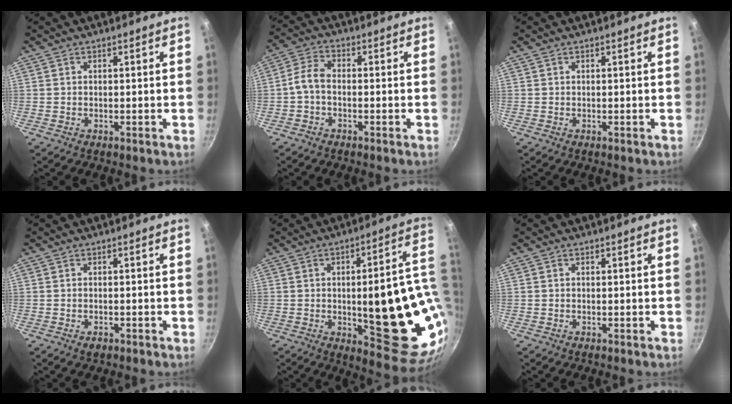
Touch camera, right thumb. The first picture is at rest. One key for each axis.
{"total": 4.1, "fx": -1.3, "fy": 2.4, "fz": 3.0, "tx": -0.068, "ty": 0.024, "tz": -0.035}
{"total": 0.0}
{"total": 1.3, "fx": -0.8, "fy": 0.8, "fz": 0.7, "tx": -0.014, "ty": 0.003, "tz": -0.009}
{"total": 25.2, "fx": -1.1, "fy": 8.5, "fz": 23.7, "tx": -0.276, "ty": -0.017, "tz": -0.002}
{"total": 0.0}